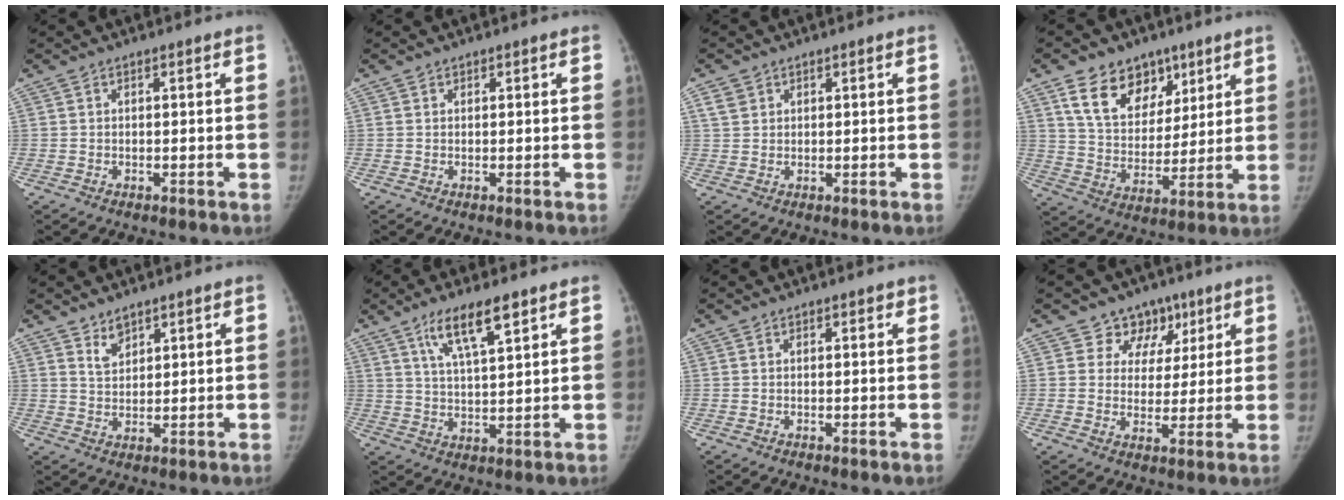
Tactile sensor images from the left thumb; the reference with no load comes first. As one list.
[{"total": 0.0}, {"total": 2.4, "force": [1.3, 1.9, 0.8], "torque": [-0.009, -0.002, 0.026]}, {"total": 14.1, "force": [8.1, 9.7, 6.2], "torque": [-0.064, -0.040, 0.145]}, {"total": 3.4, "force": [2.5, 1.8, 1.3], "torque": [-0.008, -0.024, 0.052]}, {"total": 9.1, "force": [5.4, 2.1, 7.0], "torque": [-0.117, -0.024, 0.103]}, {"total": 0.8, "force": [0.5, 0.4, 0.3], "torque": [0.004, -0.002, 0.003]}, {"total": 8.0, "force": [4.6, 6.4, 1.1], "torque": [0.033, -0.018, 0.070]}]